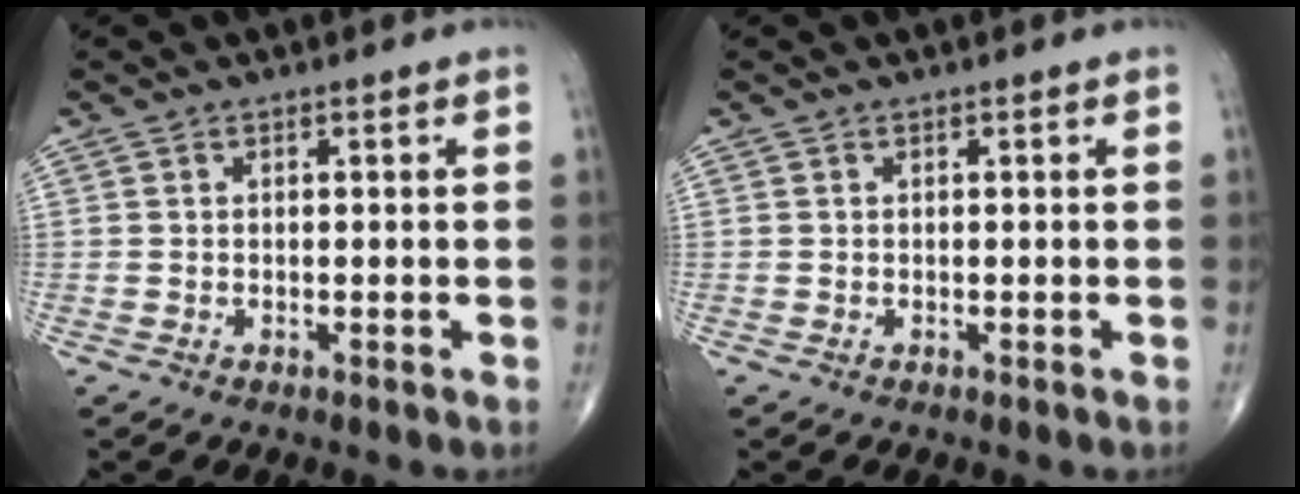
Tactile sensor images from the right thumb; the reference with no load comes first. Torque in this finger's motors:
{"motor_torque": [0.01, 0.02, 0.00, 0.00, 0.02]}